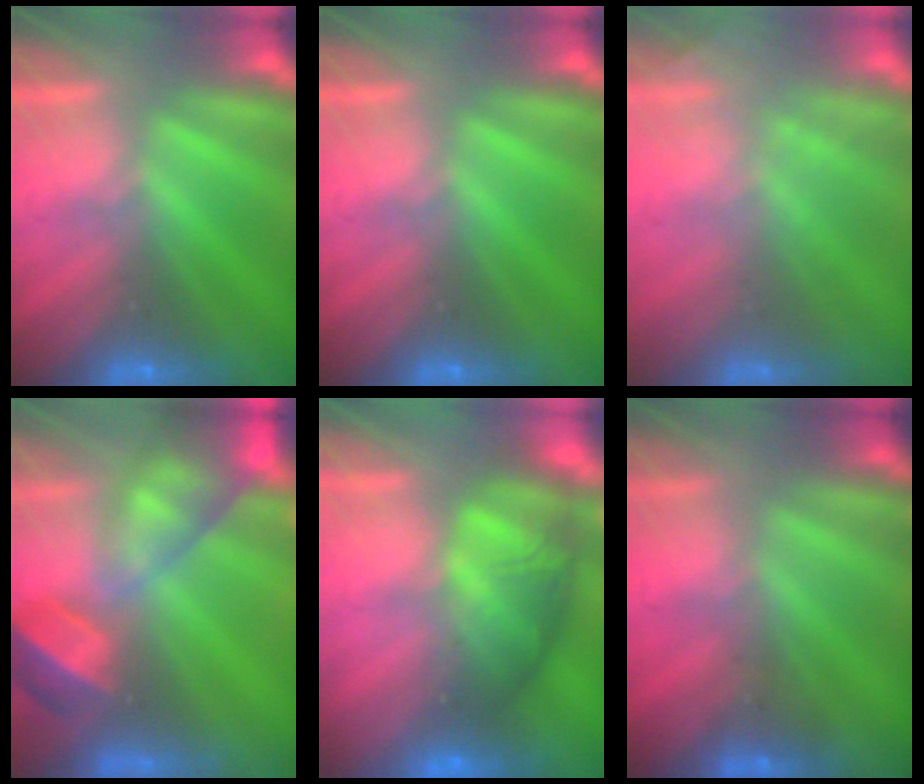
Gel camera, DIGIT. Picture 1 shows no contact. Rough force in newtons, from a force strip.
{"total": 0.0}
{"total": 1.8}
{"total": 5.9}
{"total": 7.3}
{"total": 1.3}